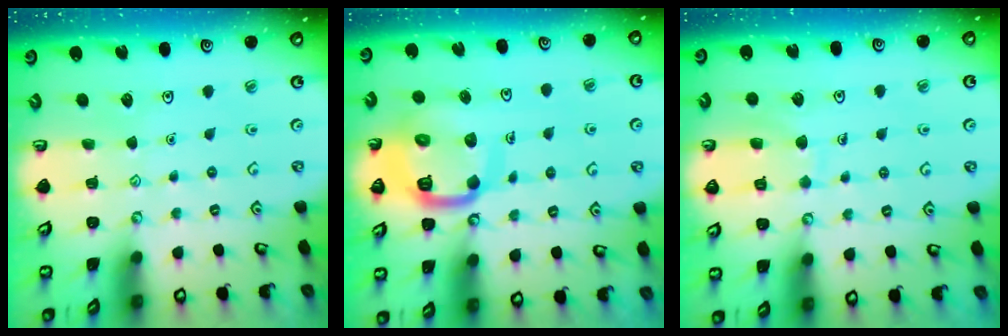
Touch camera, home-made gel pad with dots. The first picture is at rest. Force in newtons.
{"total": 14.3, "press": 14.1, "slide": 1.8}
{"total": 7.3, "press": 7.3, "slide": 0.7}